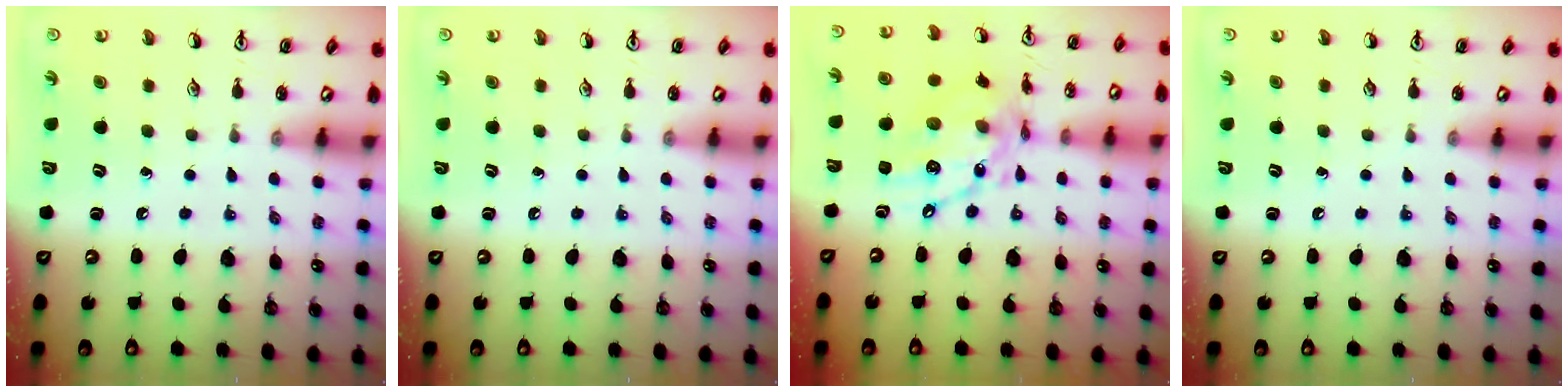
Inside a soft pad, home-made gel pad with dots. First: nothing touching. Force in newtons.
{"total": 0.0}
{"total": 15.3, "press": 15.3, "slide": 1.0}
{"total": 0.0}